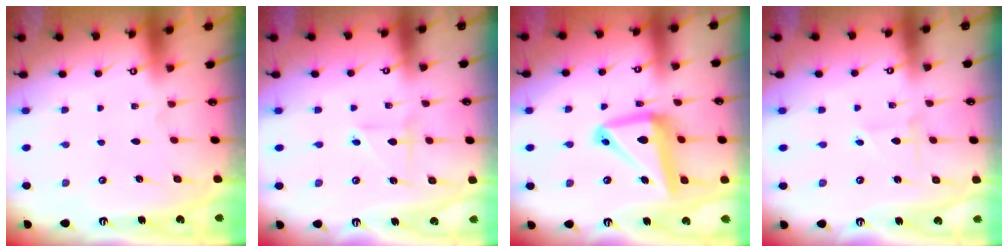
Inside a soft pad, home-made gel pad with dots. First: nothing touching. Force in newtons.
{"total": 2.1, "press": 2.0, "slide": 0.5}
{"total": 15.4, "press": 15.3, "slide": 1.9}
{"total": 1.8, "press": 1.7, "slide": 0.2}